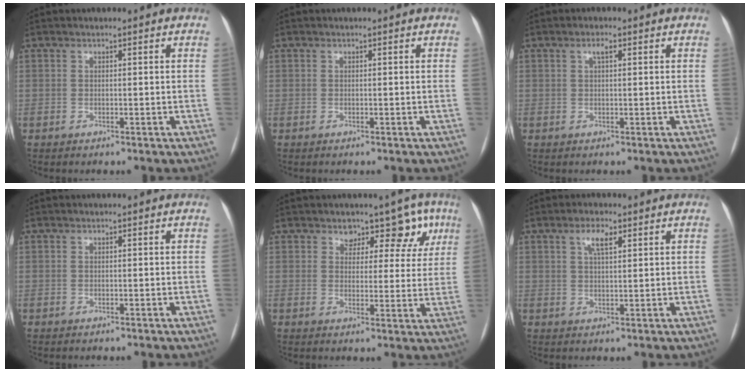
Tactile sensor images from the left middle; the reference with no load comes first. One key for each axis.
{"total": 0.0}
{"total": 1.4, "fx": 0.6, "fy": 0.3, "fz": 1.2, "tx": -0.023, "ty": 0.006, "tz": 0.009}
{"total": 0.0}
{"total": 7.5, "fx": 5.3, "fy": 4.7, "fz": 2.5, "tx": -0.004, "ty": 0.004, "tz": 0.049}
{"total": 3.2, "fx": 1.7, "fy": 0.9, "fz": 2.6, "tx": -0.051, "ty": 0.005, "tz": 0.031}